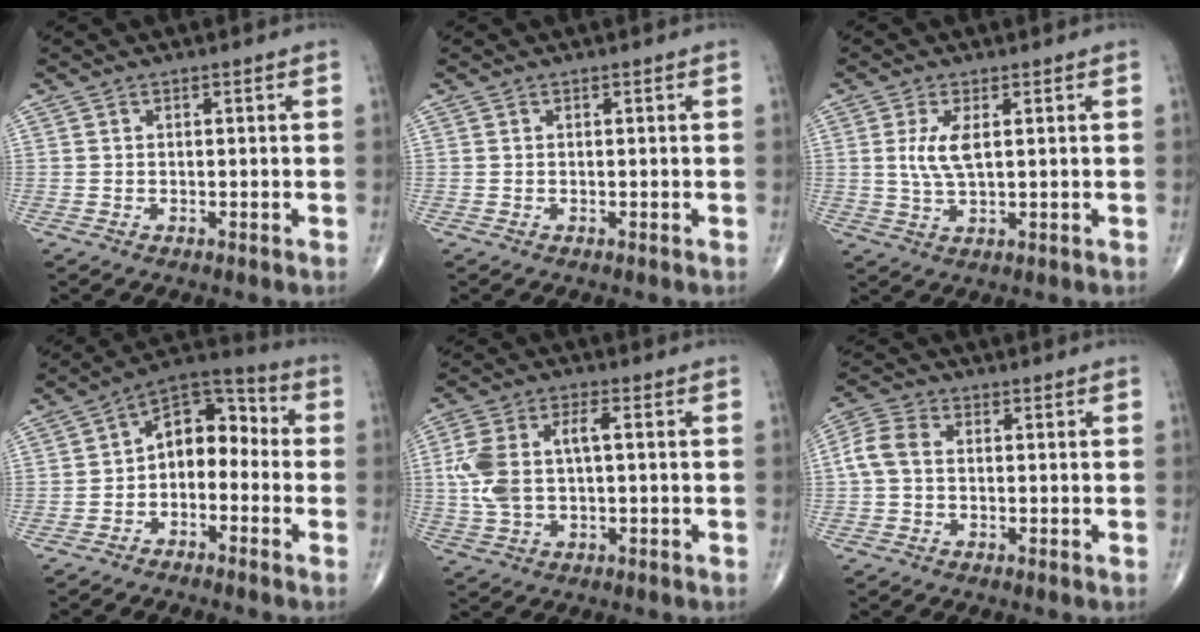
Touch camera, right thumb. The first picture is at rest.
{"total": 0.0}
{"total": 5.0, "force": [1.1, 1.8, 4.6], "torque": [-0.102, -0.008, 0.025]}
{"total": 10.2, "force": [-1.7, 6.9, 7.3], "torque": [-0.078, 0.052, -0.049]}
{"total": 10.2, "force": [0.6, 5.2, 8.8], "torque": [-0.198, 0.022, 0.015]}
{"total": 5.3, "force": [0.0, 3.7, 3.8], "torque": [-0.085, 0.016, -0.009]}